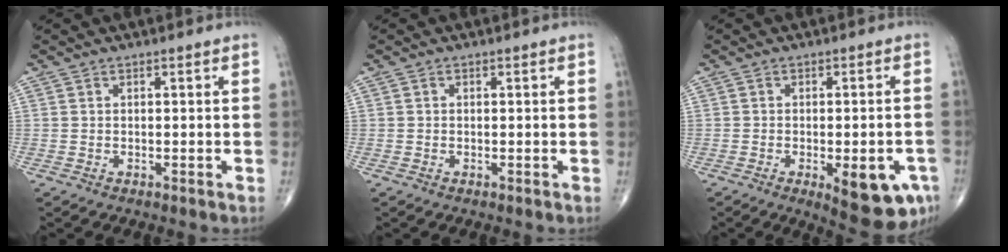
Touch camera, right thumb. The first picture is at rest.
{"total": 0.0}
{"total": 11.3, "force": [-4.4, 4.1, 9.6], "torque": [-0.105, 0.004, -0.047]}